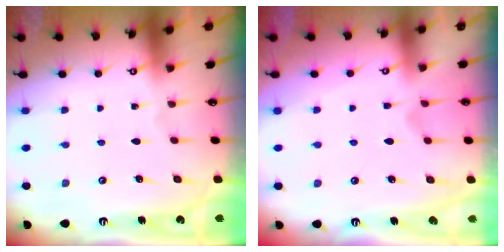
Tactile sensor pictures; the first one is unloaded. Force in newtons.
{"total": 1.2, "press": 0.7, "slide": 1.0}